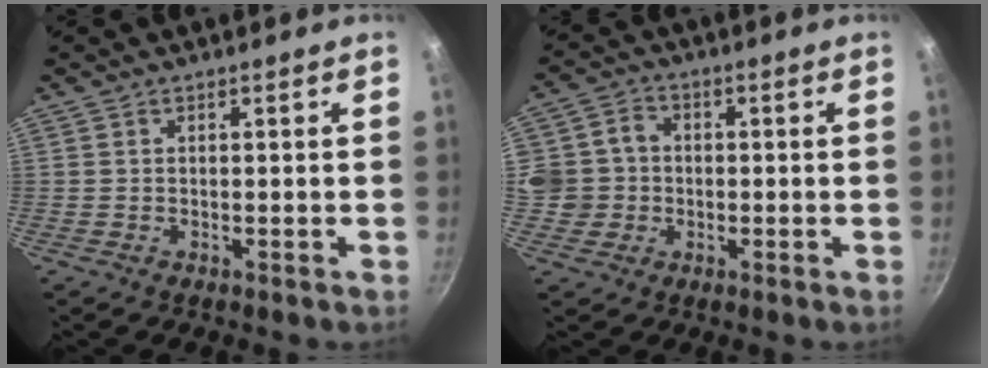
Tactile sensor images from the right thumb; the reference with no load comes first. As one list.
[{"total": 6.8, "force": [-0.5, 6.4, 2.3], "torque": [-0.007, 0.009, -0.018]}]